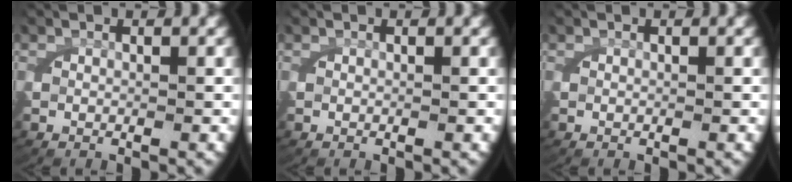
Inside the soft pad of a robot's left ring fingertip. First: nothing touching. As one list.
[{"total": 0.0}, {"total": 0.0}]